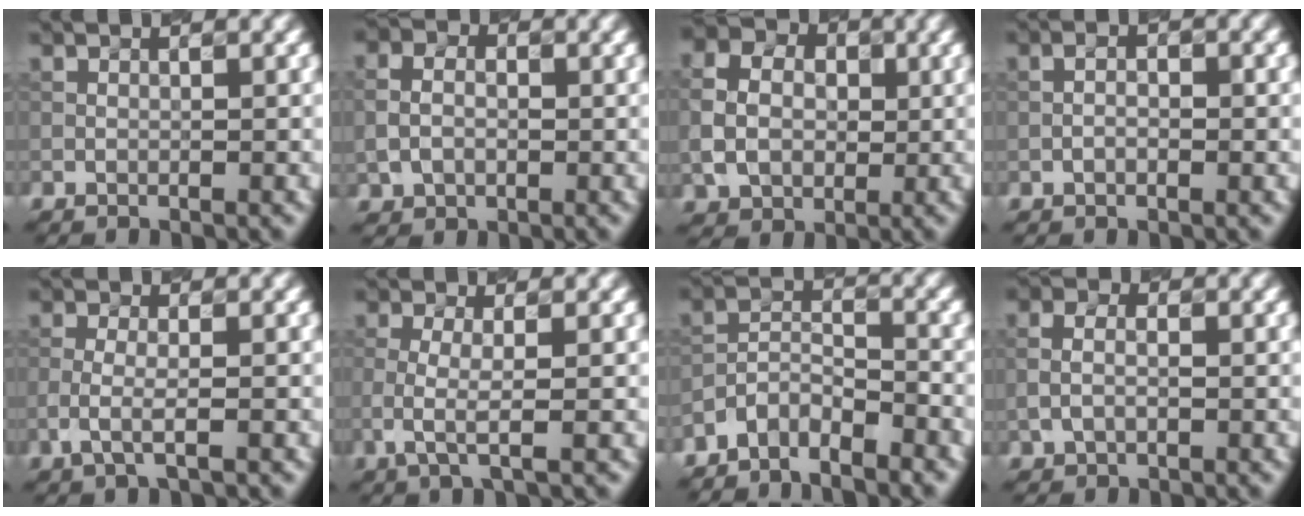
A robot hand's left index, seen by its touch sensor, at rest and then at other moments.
{"total": 2.9, "force": [-0.1, 2.4, 1.6], "torque": [-0.039, 0.004, 0.002]}
{"total": 5.3, "force": [0.2, 4.5, 2.8], "torque": [-0.067, 0.006, 0.001]}
{"total": 1.5, "force": [-0.4, 0.7, 1.2], "torque": [-0.010, -0.002, -0.009]}
{"total": 1.8, "force": [-0.8, 0.6, 1.6], "torque": [-0.043, 0.001, -0.017]}
{"total": 2.5, "force": [-0.7, 0.7, 2.3], "torque": [-0.058, -0.003, -0.013]}
{"total": 3.2, "force": [-2.9, 1.0, 0.8], "torque": [-0.017, 0.010, -0.061]}
{"total": 1.9, "force": [-0.2, 1.4, 1.3], "torque": [-0.041, 0.006, -0.003]}